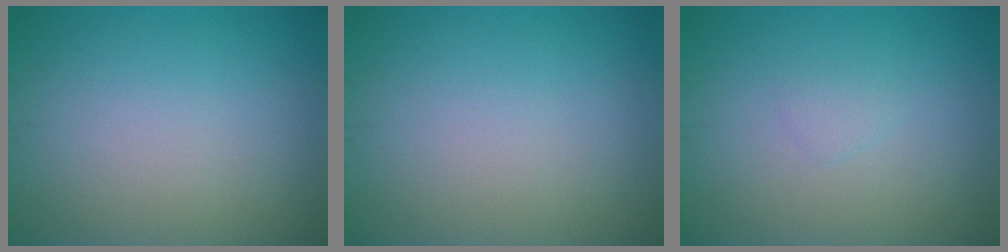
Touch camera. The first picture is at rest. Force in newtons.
{"total": 0.0}
{"total": 0.7, "press": 0.7, "slide": 0.1}